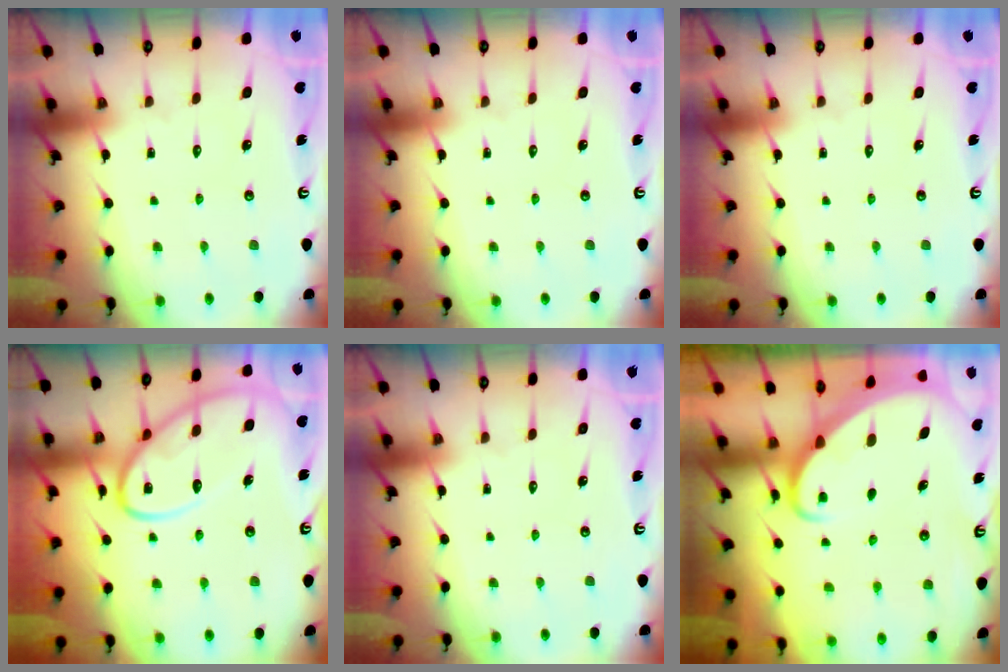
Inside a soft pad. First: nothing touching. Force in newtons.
{"total": 0.0}
{"total": 0.0}
{"total": 14.0, "press": 14.0, "slide": 1.2}
{"total": 0.0}
{"total": 2.5, "press": 2.5, "slide": 0.2}